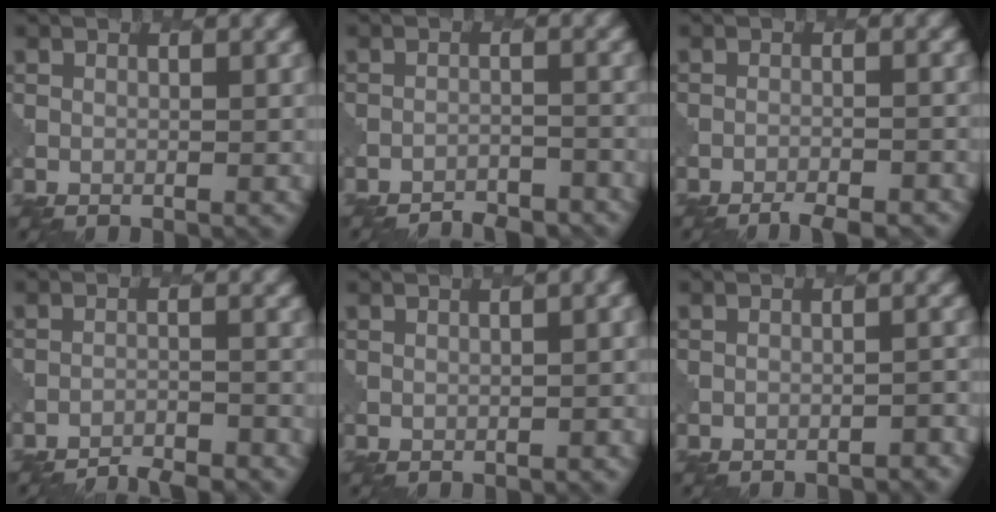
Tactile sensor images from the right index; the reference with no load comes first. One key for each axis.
{"total": 4.1, "fx": -4.0, "fy": 0.7, "fz": 0.5, "tx": -0.001, "ty": -0.002, "tz": -0.052}
{"total": 3.7, "fx": -3.4, "fy": 0.7, "fz": 1.5, "tx": -0.019, "ty": -0.005, "tz": -0.049}
{"total": 5.2, "fx": -5.1, "fy": 0.8, "fz": 1.0, "tx": -0.016, "ty": -0.008, "tz": -0.071}
{"total": 2.9, "fx": -0.7, "fy": 1.2, "fz": 2.6, "tx": -0.010, "ty": 0.005, "tz": -0.003}
{"total": 3.5, "fx": -3.3, "fy": 0.7, "fz": 1.1, "tx": -0.006, "ty": 0.017, "tz": -0.037}